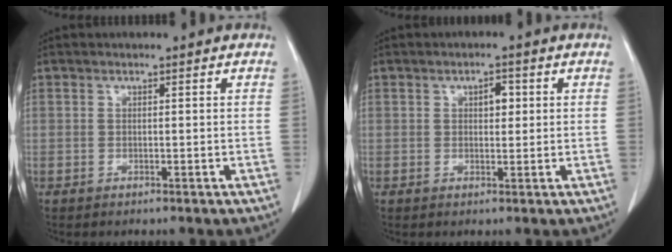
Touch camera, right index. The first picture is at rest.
{"total": 2.3, "force": [0.7, 1.2, 1.9], "torque": [-0.027, 0.002, 0.011]}